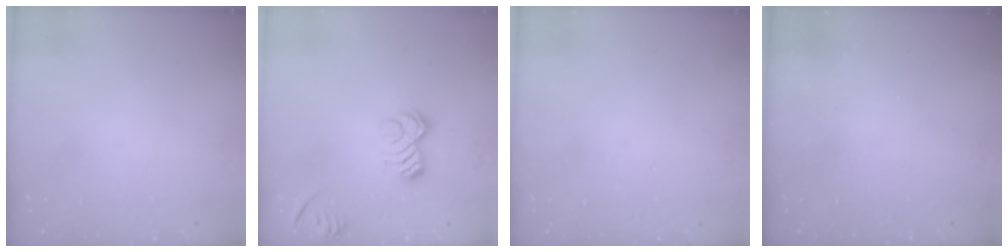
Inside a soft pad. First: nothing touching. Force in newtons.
{"total": 10.4, "press": 10.3, "slide": 1.3}
{"total": 0.0}
{"total": 2.4, "press": 2.3, "slide": 0.8}